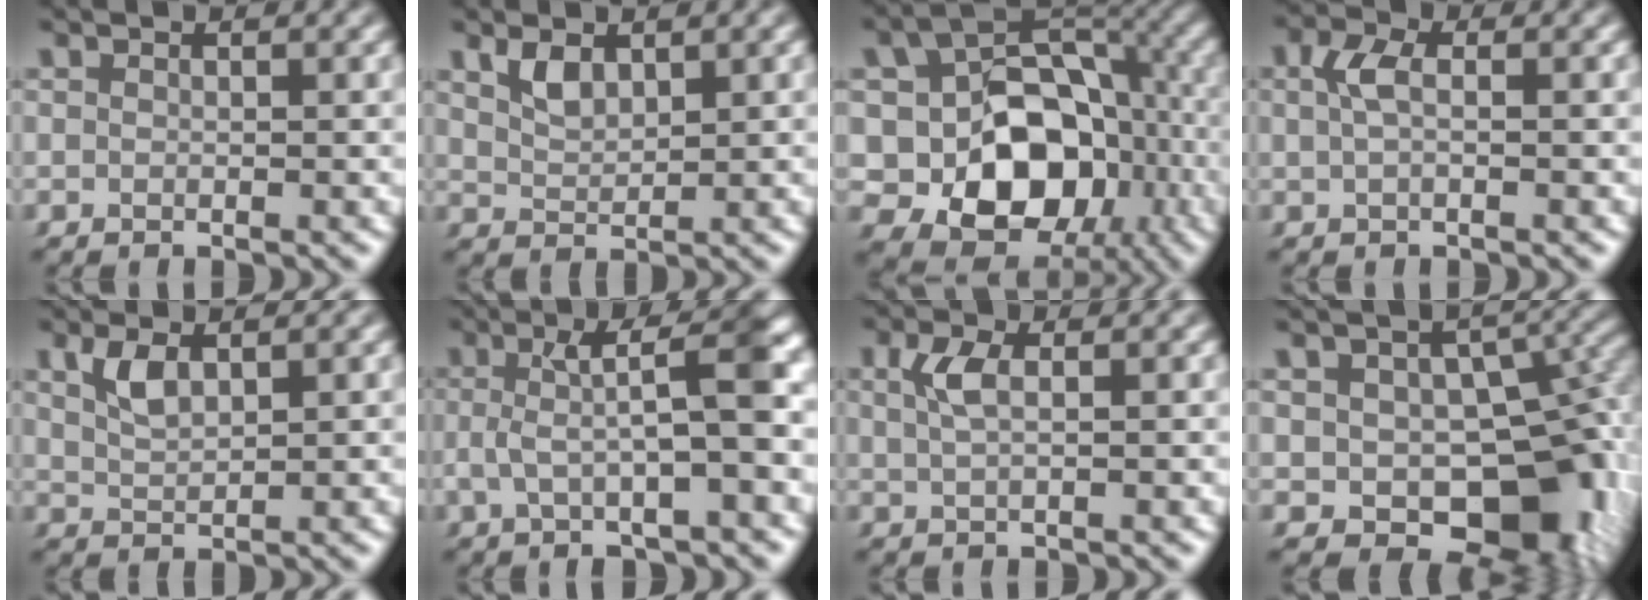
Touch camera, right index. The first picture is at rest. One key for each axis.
{"total": 2.1, "fx": 1.2, "fy": 1.1, "fz": 1.3, "tx": -0.034, "ty": -0.007, "tz": 0.028}
{"total": 16.3, "fx": -2.4, "fy": 13.1, "fz": 9.4, "tx": -0.198, "ty": -0.053, "tz": -0.025}
{"total": 2.1, "fx": 0.1, "fy": 1.0, "fz": 1.8, "tx": -0.043, "ty": -0.001, "tz": 0.003}
{"total": 2.3, "fx": 1.1, "fy": 1.0, "fz": 1.7, "tx": -0.039, "ty": -0.004, "tz": 0.028}
{"total": 5.7, "fx": -0.2, "fy": 1.5, "fz": 5.5, "tx": -0.090, "ty": 0.011, "tz": -0.005}
{"total": 2.2, "fx": 0.6, "fy": 0.8, "fz": 1.9, "tx": -0.042, "ty": 0.001, "tz": 0.012}
{"total": 11.9, "fx": -4.1, "fy": 8.0, "fz": 7.9, "tx": -0.109, "ty": -0.060, "tz": -0.038}